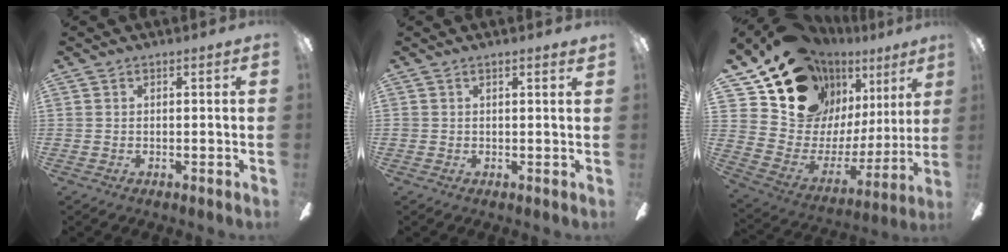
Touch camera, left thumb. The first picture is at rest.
{"total": 0.8, "force": [0.7, 0.3, 0.3], "torque": [-0.007, 0.003, 0.012]}
{"total": 20.6, "force": [15.7, 11.5, 6.7], "torque": [-0.127, -0.109, 0.303]}